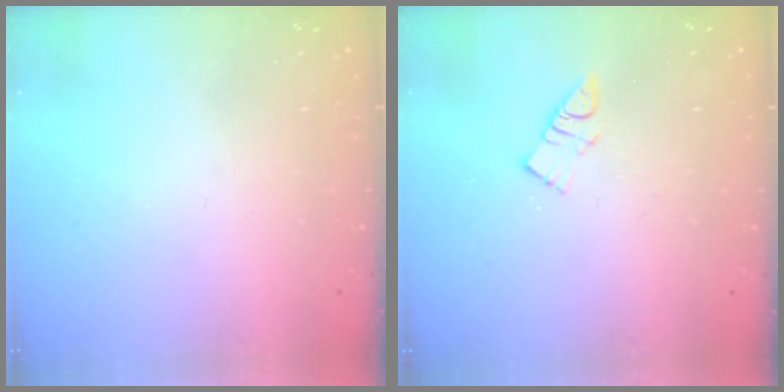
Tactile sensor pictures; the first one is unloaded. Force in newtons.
{"total": 5.6, "press": 5.6, "slide": 0.1}